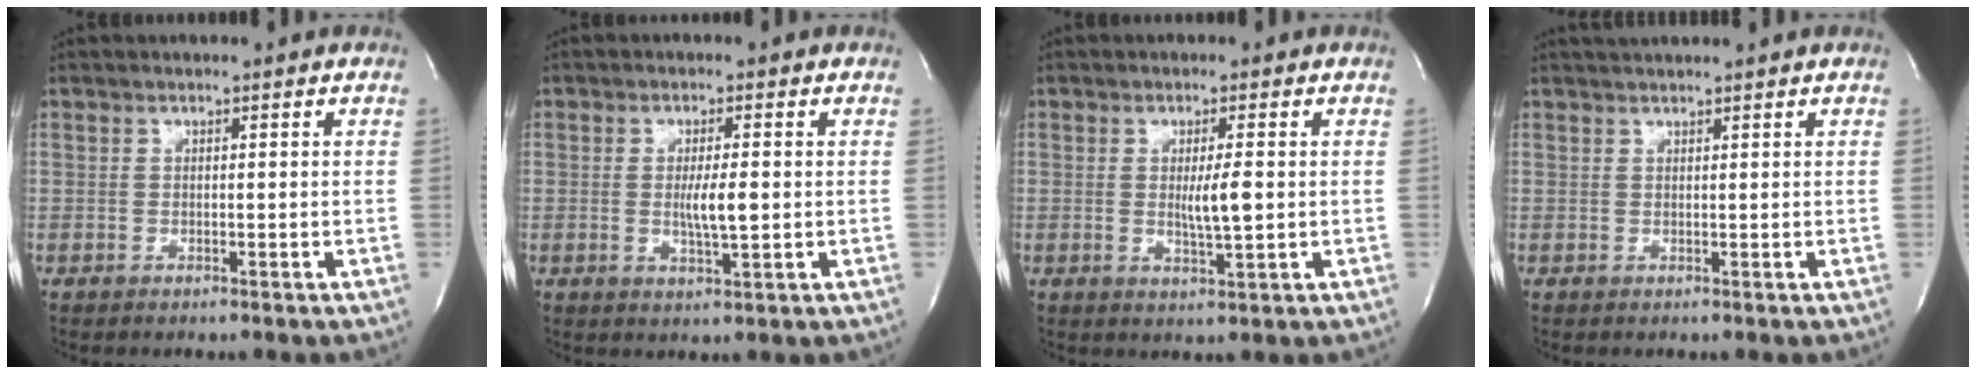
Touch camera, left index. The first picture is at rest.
{"total": 4.2, "force": [-0.1, 0.5, 4.1], "torque": [-0.076, -0.006, 0.001]}
{"total": 3.9, "force": [0.1, 0.2, 3.9], "torque": [-0.070, -0.007, 0.004]}
{"total": 3.5, "force": [3.2, -0.3, 1.2], "torque": [-0.015, 0.028, 0.048]}